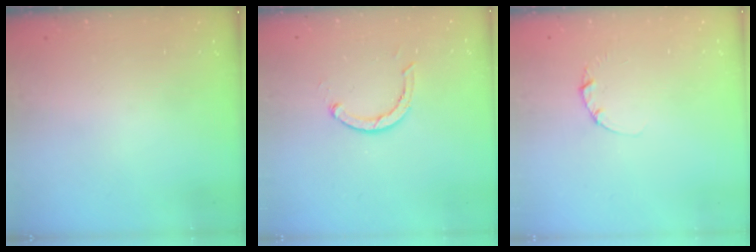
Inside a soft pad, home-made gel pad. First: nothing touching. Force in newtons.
{"total": 2.9, "press": 2.9, "slide": 0.4}
{"total": 1.3, "press": 1.3, "slide": 0.2}